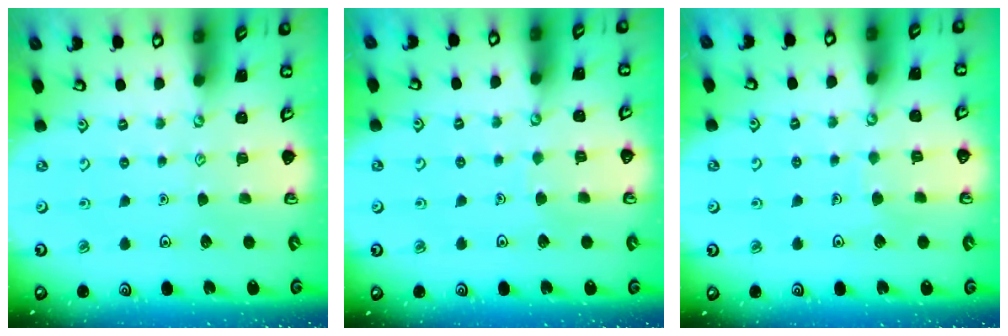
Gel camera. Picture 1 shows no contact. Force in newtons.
{"total": 2.3, "press": 2.3, "slide": 0.1}
{"total": 2.7, "press": 2.7, "slide": 0.1}